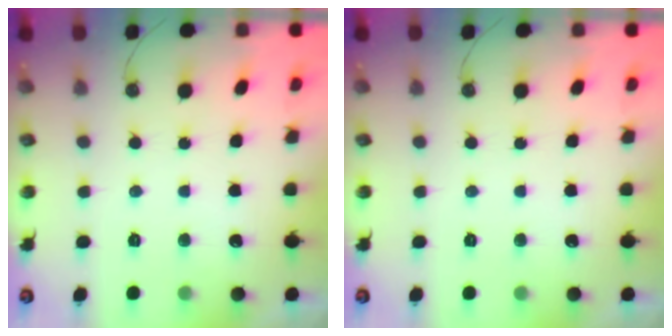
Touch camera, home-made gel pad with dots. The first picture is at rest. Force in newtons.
{"total": 0.0}